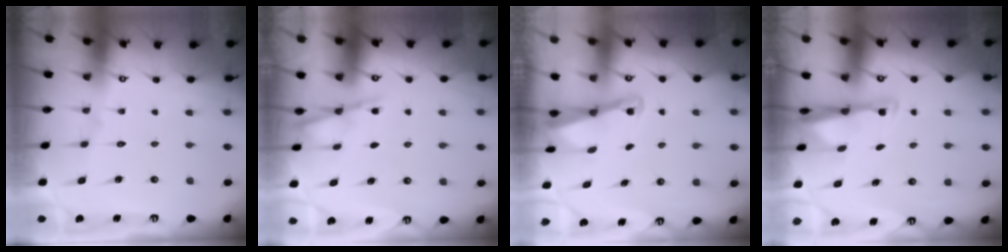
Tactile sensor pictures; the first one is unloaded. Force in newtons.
{"total": 4.7, "press": 4.7, "slide": 0.6}
{"total": 2.3, "press": 2.2, "slide": 0.4}
{"total": 2.6, "press": 2.6, "slide": 0.4}